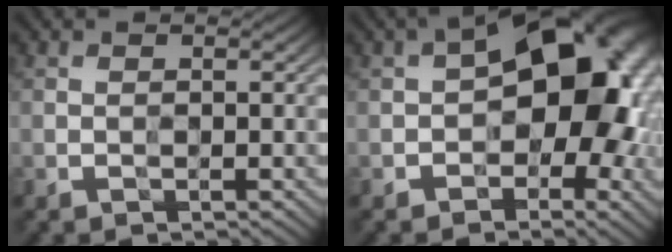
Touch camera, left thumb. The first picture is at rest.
{"total": 14.9, "force": [0.0, 9.5, 11.5], "torque": [-0.119, 0.011, -0.013]}